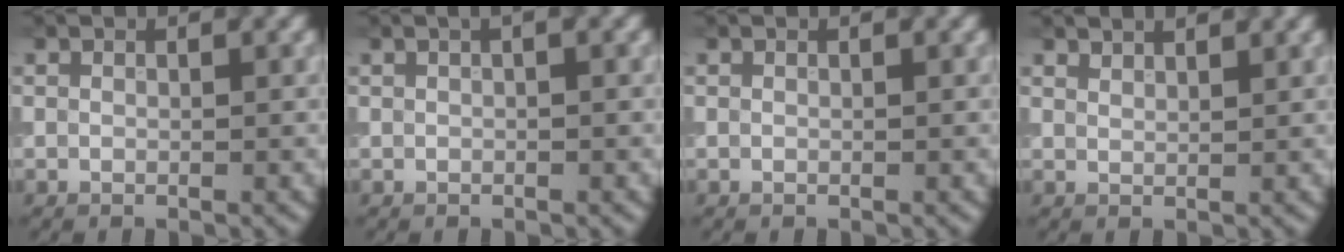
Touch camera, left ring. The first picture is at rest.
{"total": 1.1, "force": [0.5, 0.3, 1.0], "torque": [-0.019, 0.002, 0.003]}
{"total": 0.0}
{"total": 2.2, "force": [2.0, 0.6, 0.8], "torque": [-0.009, 0.002, 0.021]}